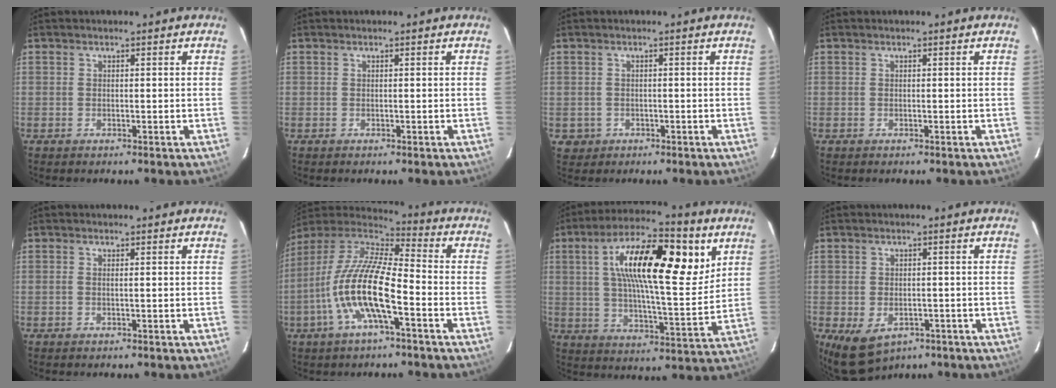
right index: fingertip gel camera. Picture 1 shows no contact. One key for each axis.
{"total": 0.0}
{"total": 2.7, "fx": -0.5, "fy": 2.6, "fz": 0.4, "tx": -0.011, "ty": 0.002, "tz": 0.002}
{"total": 0.0}
{"total": 0.5, "fx": 0.0, "fy": -0.2, "fz": 0.5, "tx": -0.008, "ty": 0.000, "tz": -0.002}
{"total": 16.4, "fx": -5.5, "fy": 4.0, "fz": 14.9, "tx": -0.289, "ty": -0.009, "tz": -0.113}
{"total": 21.4, "fx": 7.9, "fy": 6.5, "fz": 18.7, "tx": -0.314, "ty": 0.017, "tz": 0.117}
{"total": 7.3, "fx": -3.4, "fy": 5.0, "fz": 4.2, "tx": -0.084, "ty": -0.024, "tz": -0.039}